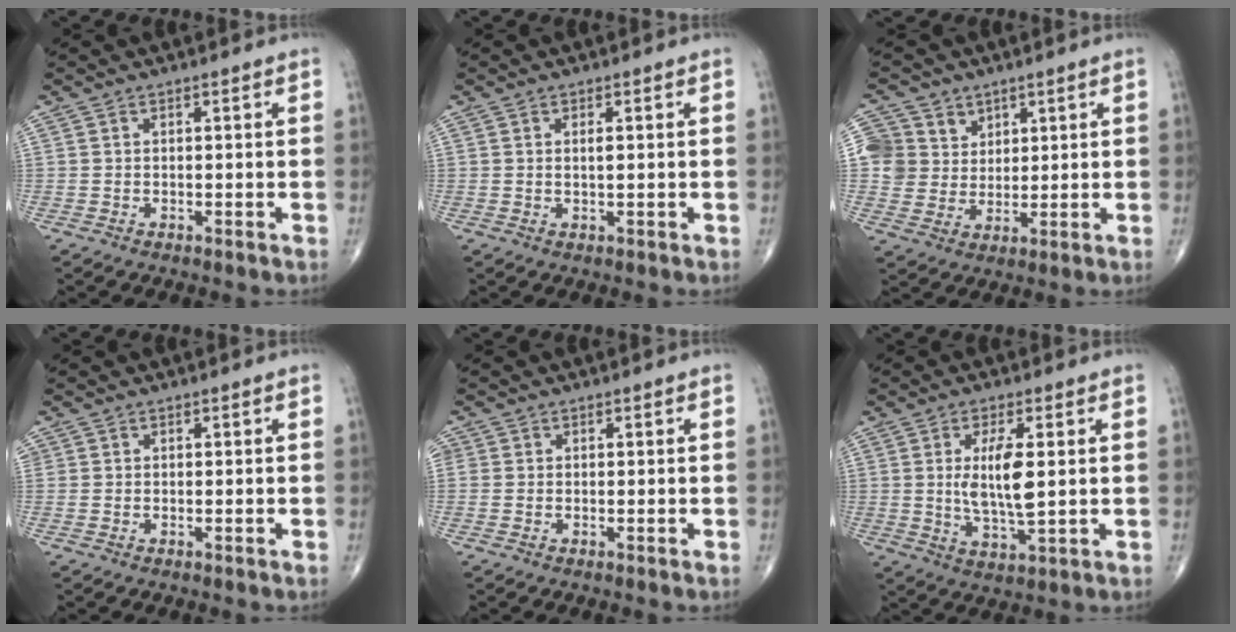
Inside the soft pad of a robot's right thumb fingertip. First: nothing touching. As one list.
[{"total": 1.3, "force": [0.3, 0.3, 1.2], "torque": [-0.020, 0.000, 0.006]}, {"total": 8.1, "force": [3.6, 7.1, 1.0], "torque": [0.015, -0.020, 0.074]}, {"total": 0.6, "force": [0.1, 0.6, 0.0], "torque": [0.006, 0.003, 0.001]}, {"total": 1.4, "force": [0.1, 1.3, 0.4], "torque": [0.002, 0.004, 0.000]}, {"total": 8.9, "force": [1.2, 2.7, 8.4], "torque": [-0.155, -0.020, 0.025]}]